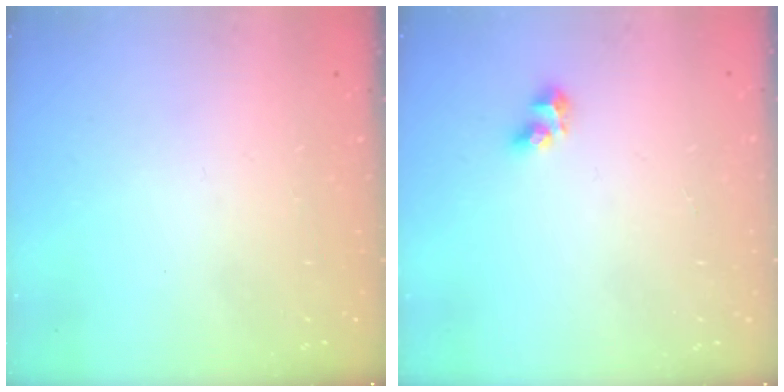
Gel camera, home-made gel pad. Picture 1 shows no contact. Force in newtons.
{"total": 4.8, "press": 4.8, "slide": 0.1}